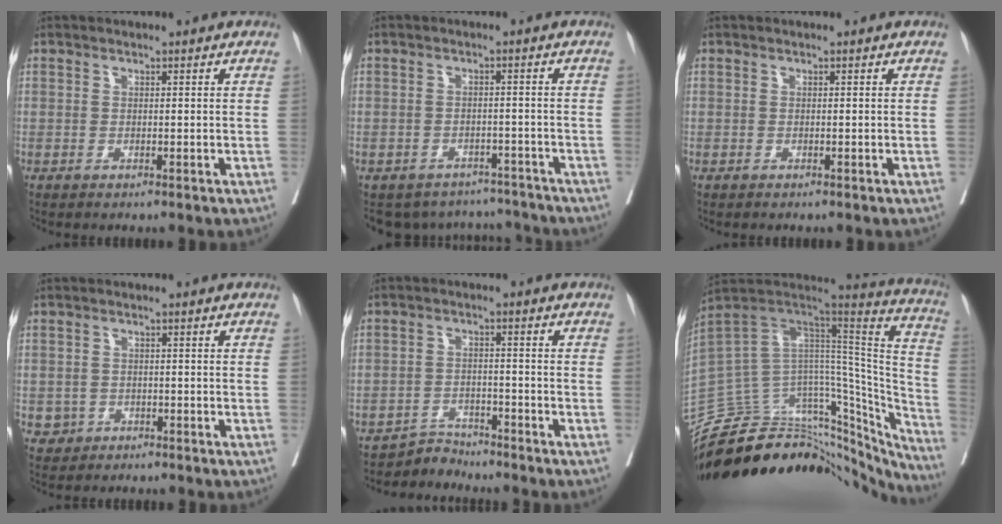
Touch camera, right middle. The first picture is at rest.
{"total": 9.2, "force": [-8.6, 3.4, 0.0], "torque": [0.005, 0.019, -0.106]}
{"total": 0.0}
{"total": 2.1, "force": [-1.0, 1.8, 0.1], "torque": [0.001, 0.009, -0.014]}
{"total": 3.2, "force": [-2.9, 0.3, -1.2], "torque": [0.028, -0.002, -0.050]}
{"total": 42.6, "force": [-35.4, 15.5, 17.9], "torque": [-0.267, -0.005, -0.467]}